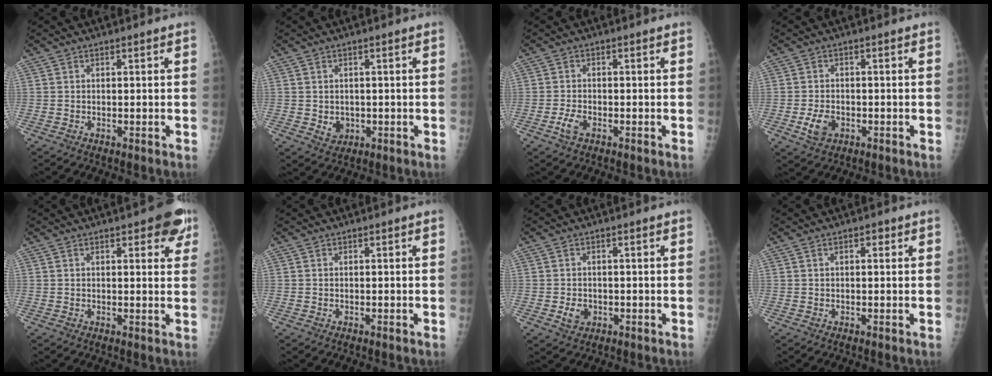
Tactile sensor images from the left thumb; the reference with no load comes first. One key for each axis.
{"total": 2.7, "fx": -0.2, "fy": 2.3, "fz": 1.3, "tx": -0.012, "ty": -0.002, "tz": 0.008}
{"total": 2.6, "fx": -1.3, "fy": 1.4, "fz": 1.8, "tx": -0.039, "ty": 0.003, "tz": -0.025}
{"total": 4.1, "fx": -1.4, "fy": 2.9, "fz": 2.6, "tx": -0.046, "ty": 0.001, "tz": -0.023}
{"total": 5.8, "fx": 3.1, "fy": 2.3, "fz": 4.3, "tx": -0.025, "ty": -0.009, "tz": 0.029}
{"total": 0.0}
{"total": 2.7, "fx": -0.7, "fy": 2.2, "fz": 1.4, "tx": -0.017, "ty": 0.001, "tz": -0.005}
{"total": 1.4, "fx": 0.6, "fy": 0.8, "fz": 1.0, "tx": -0.010, "ty": 0.002, "tz": 0.008}